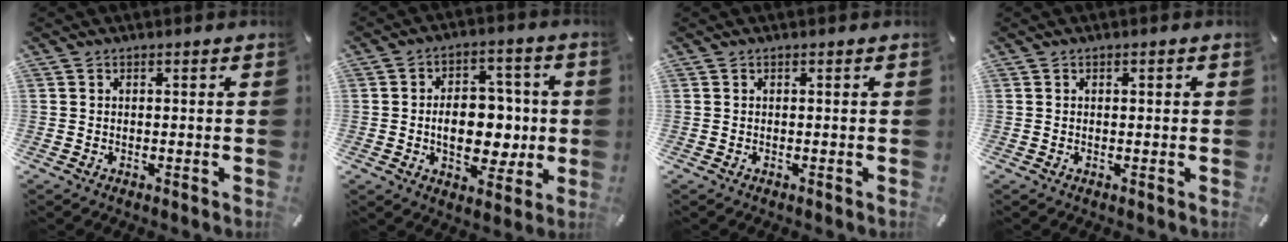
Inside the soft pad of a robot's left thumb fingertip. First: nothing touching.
{"total": 12.7, "force": [-0.9, 8.9, 9.0], "torque": [-0.112, 0.004, -0.012]}
{"total": 0.0}
{"total": 0.7, "force": [0.1, 0.4, 0.5], "torque": [-0.010, 0.003, 0.000]}